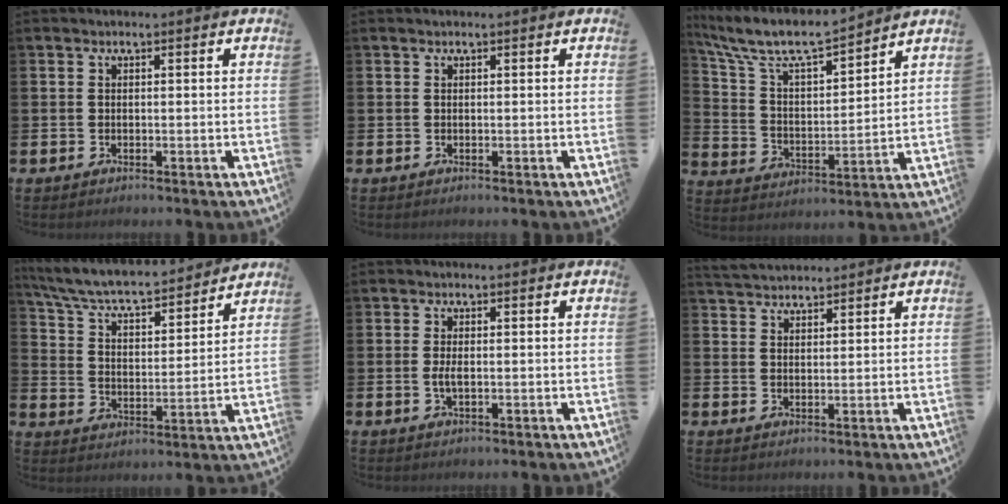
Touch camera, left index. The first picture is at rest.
{"total": 0.0}
{"total": 8.4, "force": [7.8, 1.7, 2.9], "torque": [-0.095, -0.052, 0.134]}
{"total": 7.2, "force": [6.7, 1.2, 2.4], "torque": [-0.079, -0.053, 0.113]}
{"total": 1.8, "force": [-0.2, 0.6, 1.6], "torque": [-0.028, 0.000, -0.004]}
{"total": 3.4, "force": [3.4, 0.7, 0.1], "torque": [-0.009, -0.012, 0.063]}